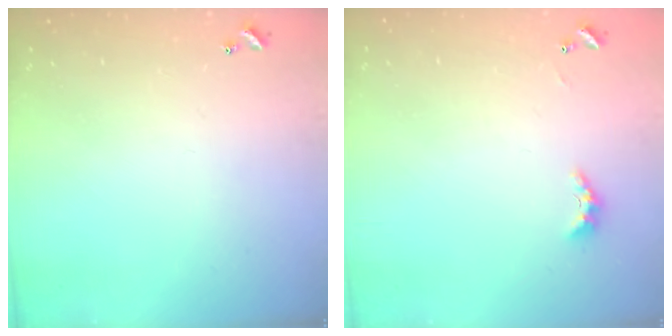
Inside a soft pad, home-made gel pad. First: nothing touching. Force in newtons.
{"total": 3.9, "press": 3.8, "slide": 0.7}